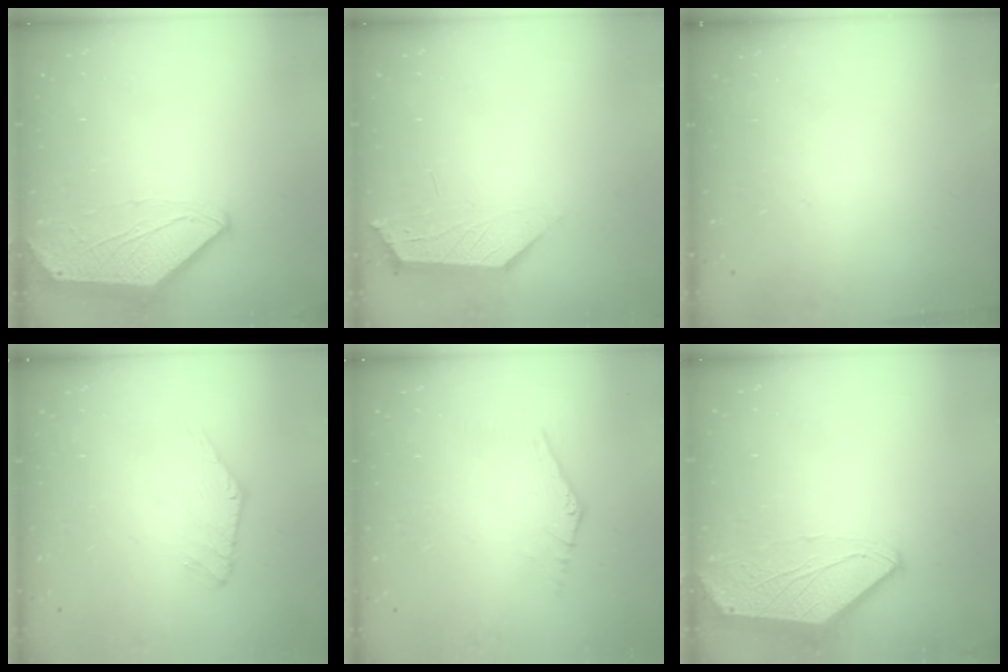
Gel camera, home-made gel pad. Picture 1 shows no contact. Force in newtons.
{"total": 2.0, "press": 2.0, "slide": 0.4}
{"total": 0.0}
{"total": 1.4, "press": 1.4, "slide": 0.1}
{"total": 2.0, "press": 2.0, "slide": 0.1}
{"total": 0.0}